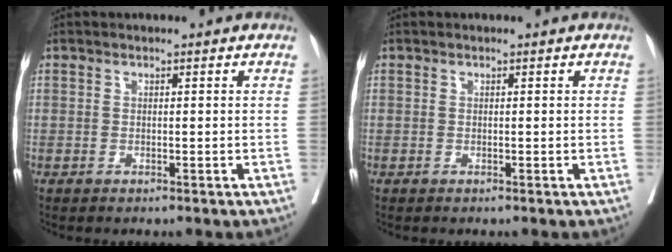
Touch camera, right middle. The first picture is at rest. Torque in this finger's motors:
{"motor_torque": [-0.01, -0.01, -0.01, -0.01]}